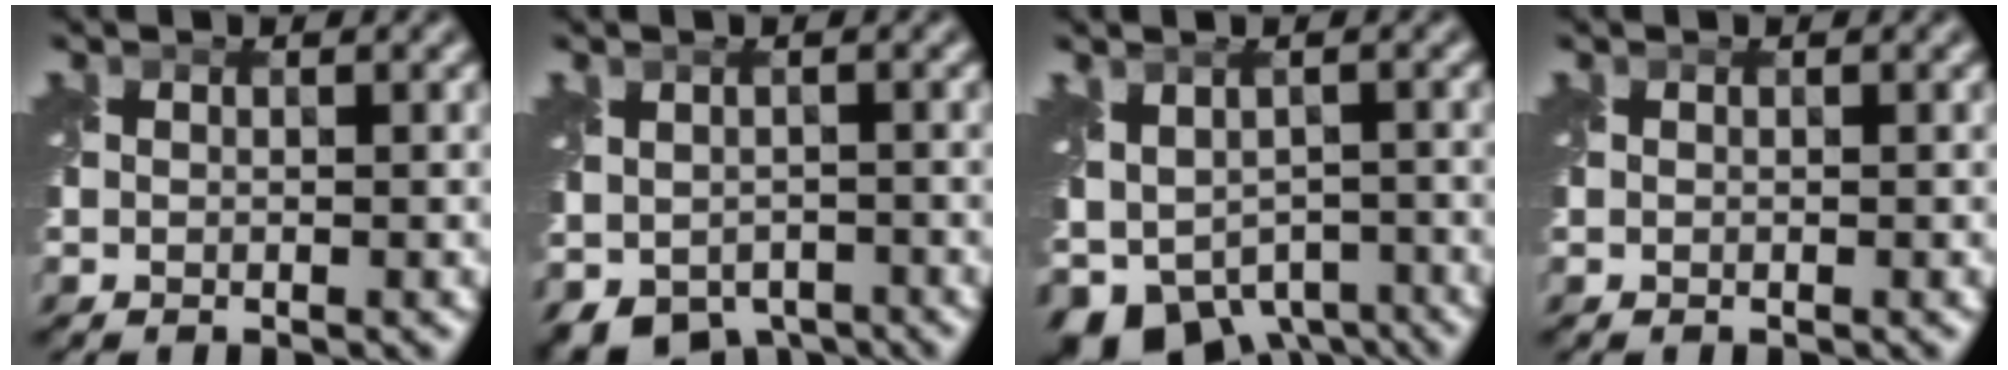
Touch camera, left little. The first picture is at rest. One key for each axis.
{"total": 5.2, "fx": -2.8, "fy": 3.4, "fz": 2.7, "tx": -0.051, "ty": -0.021, "tz": -0.041}
{"total": 7.5, "fx": -3.3, "fy": 5.0, "fz": 4.4, "tx": -0.082, "ty": -0.029, "tz": -0.042}
{"total": 0.0}